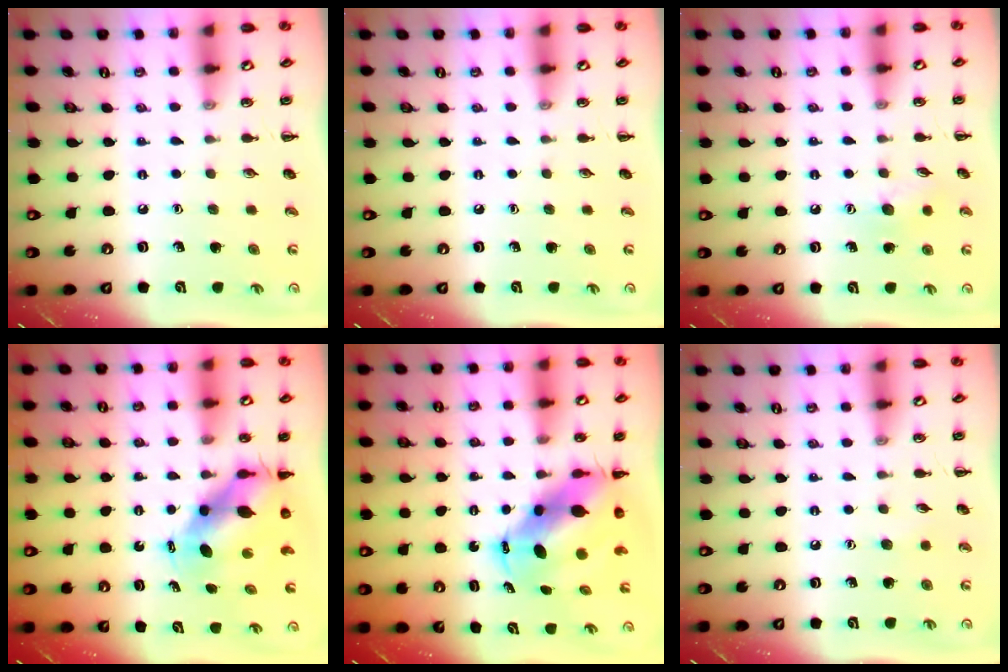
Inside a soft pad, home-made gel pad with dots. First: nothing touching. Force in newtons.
{"total": 0.0}
{"total": 6.8, "press": 6.7, "slide": 1.1}
{"total": 8.8, "press": 8.6, "slide": 1.5}
{"total": 9.6, "press": 9.3, "slide": 2.5}
{"total": 3.6, "press": 3.5, "slide": 1.0}